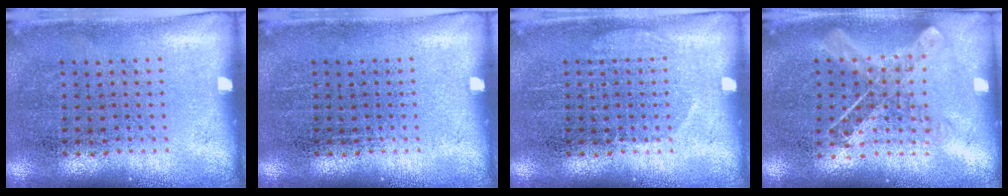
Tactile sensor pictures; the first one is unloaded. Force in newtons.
{"total": 0.0}
{"total": 1.1, "press": 1.1, "slide": 0.3}
{"total": 0.9, "press": 0.8, "slide": 0.2}